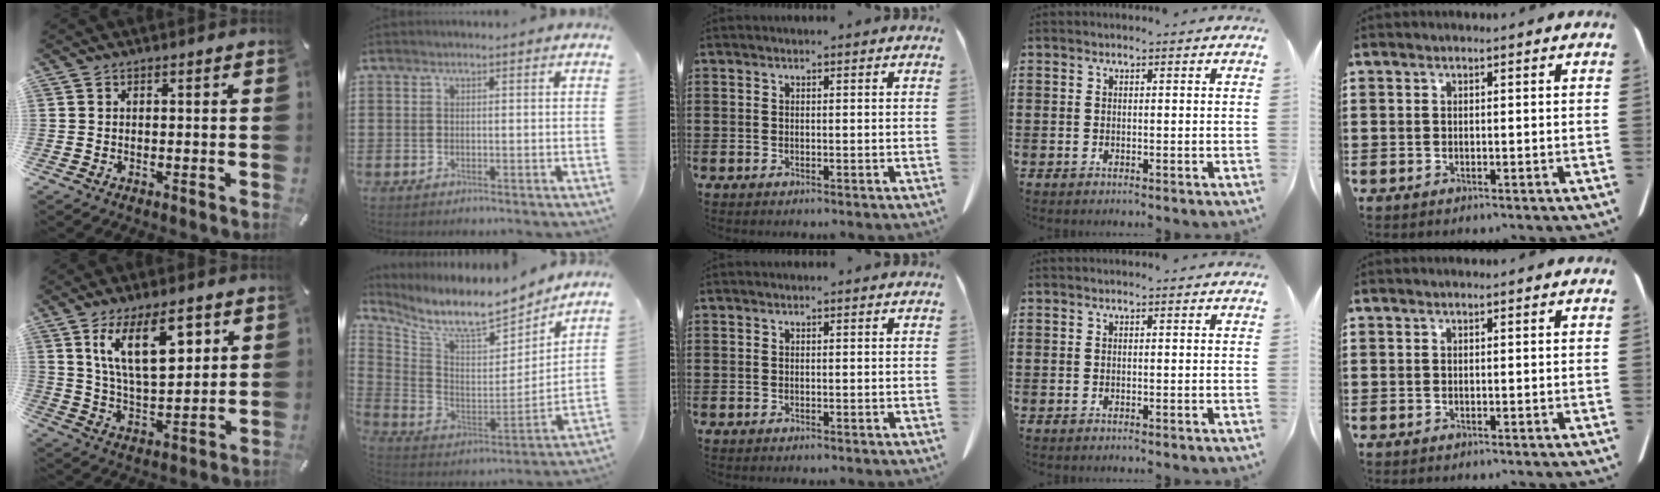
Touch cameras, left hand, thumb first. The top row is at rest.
{"thumb": {"total": 15.9, "force": [7.7, 7.3, 11.8], "torque": [-0.216, -0.016, 0.130]}, "index": {"total": 9.2, "force": [8.3, 1.4, 3.8], "torque": [-0.107, -0.067, 0.137]}}